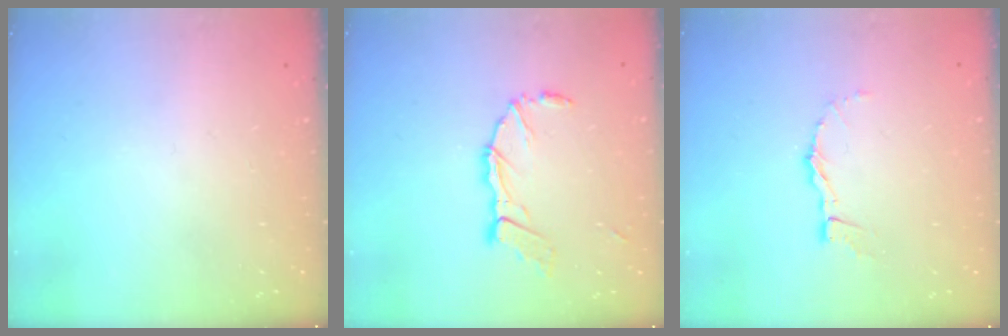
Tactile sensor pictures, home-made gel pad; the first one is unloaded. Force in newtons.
{"total": 10.3, "press": 10.2, "slide": 1.4}
{"total": 3.8, "press": 3.8, "slide": 0.3}